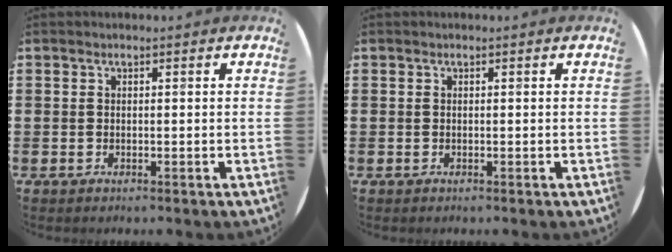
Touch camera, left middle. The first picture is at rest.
{"total": 0.0}